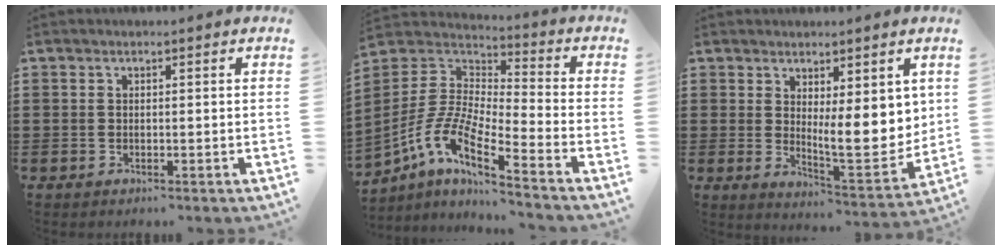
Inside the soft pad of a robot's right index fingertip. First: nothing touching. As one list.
[{"total": 8.3, "force": [-6.3, 1.4, 5.3], "torque": [-0.140, -0.022, -0.138]}, {"total": 8.1, "force": [2.6, 3.1, 7.0], "torque": [-0.091, -0.030, 0.044]}]